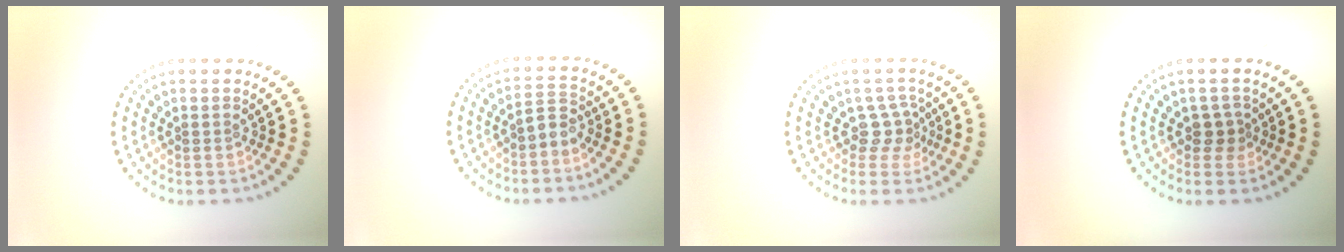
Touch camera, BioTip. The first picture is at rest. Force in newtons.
{"total": 1.5, "press": 1.3, "slide": 0.9}
{"total": 2.2, "press": 1.5, "slide": 1.6}
{"total": 1.5, "press": 1.3, "slide": 0.8}